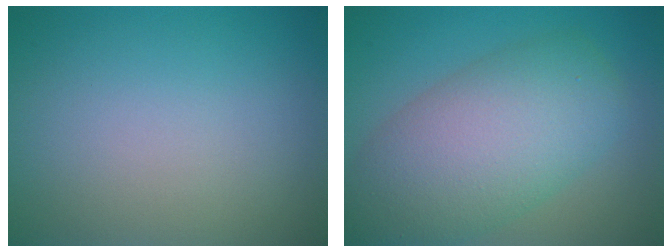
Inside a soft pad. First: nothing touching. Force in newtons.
{"total": 9.3, "press": 9.2, "slide": 0.4}